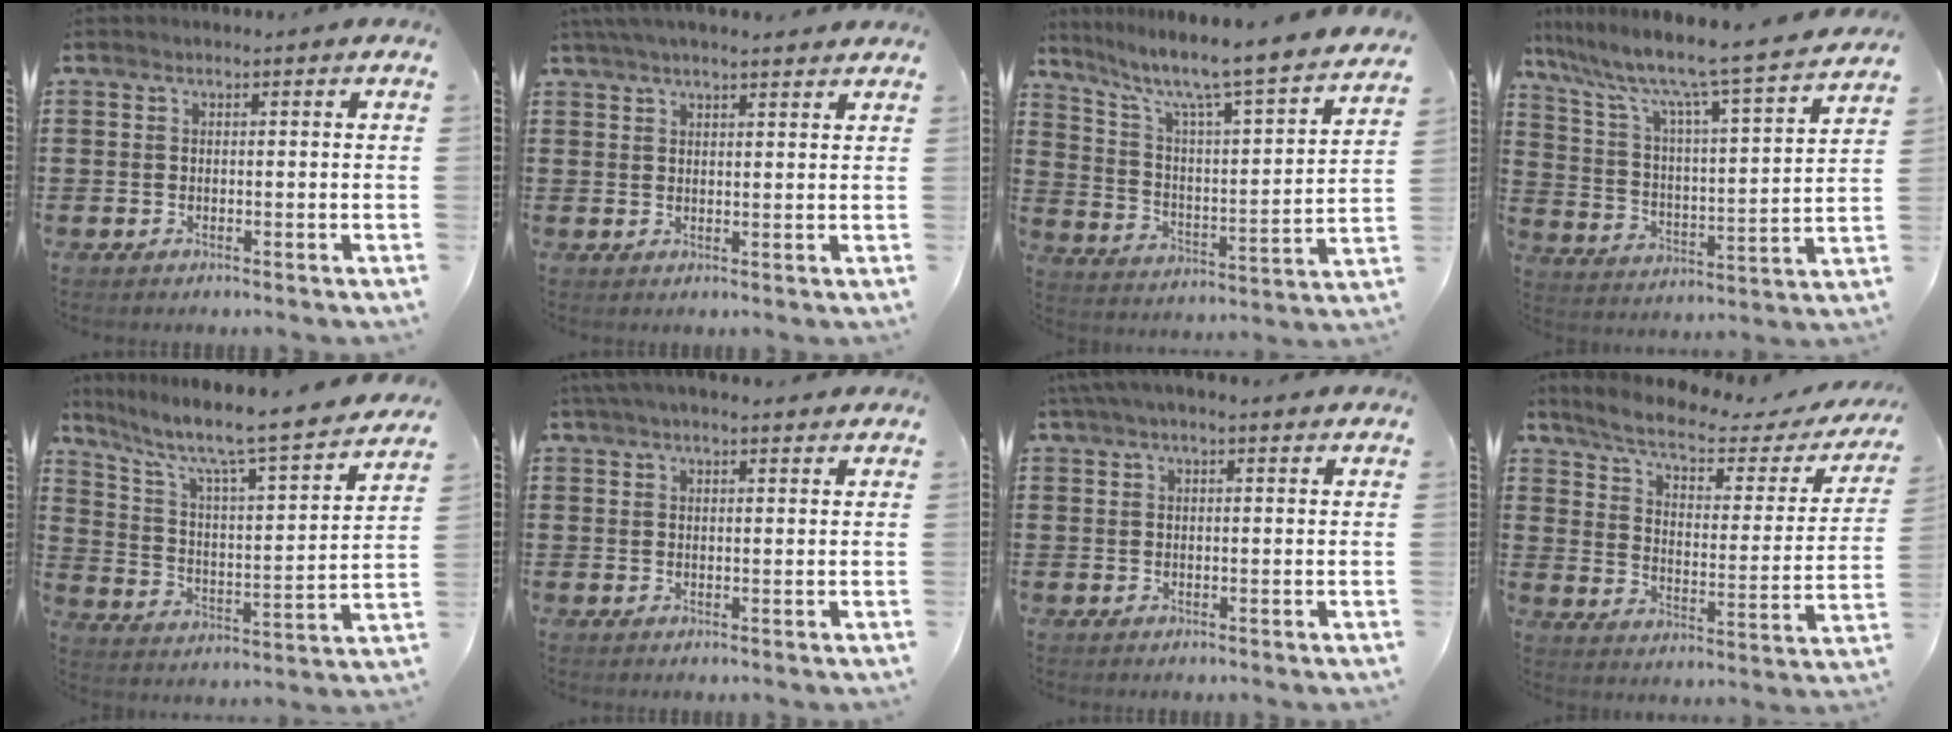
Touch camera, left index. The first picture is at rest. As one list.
[{"total": 3.4, "force": [2.9, 0.3, 1.7], "torque": [-0.040, 0.003, 0.054]}, {"total": 7.1, "force": [5.8, 0.2, 4.2], "torque": [-0.106, -0.054, 0.086]}, {"total": 8.8, "force": [7.4, -0.3, 4.6], "torque": [-0.120, -0.064, 0.113]}, {"total": 7.2, "force": [5.8, 0.5, 4.2], "torque": [-0.109, -0.052, 0.087]}, {"total": 2.9, "force": [2.4, 0.4, 1.6], "torque": [-0.036, 0.003, 0.045]}, {"total": 2.7, "force": [1.9, 0.4, 1.9], "torque": [-0.041, 0.005, 0.035]}, {"total": 6.0, "force": [4.6, 1.2, 3.8], "torque": [-0.095, -0.024, 0.072]}]